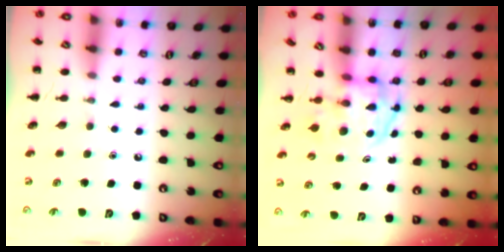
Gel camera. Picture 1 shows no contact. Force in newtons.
{"total": 3.3, "press": 3.3, "slide": 0.5}